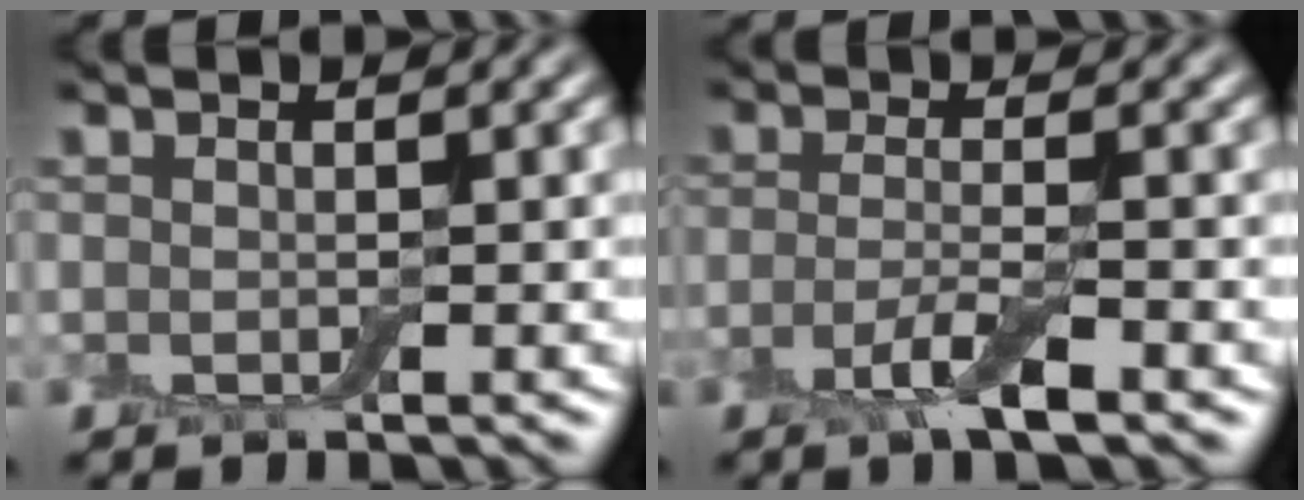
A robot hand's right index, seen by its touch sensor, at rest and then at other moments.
{"total": 3.1, "force": [-1.5, 0.7, 2.6], "torque": [-0.053, -0.002, -0.034]}